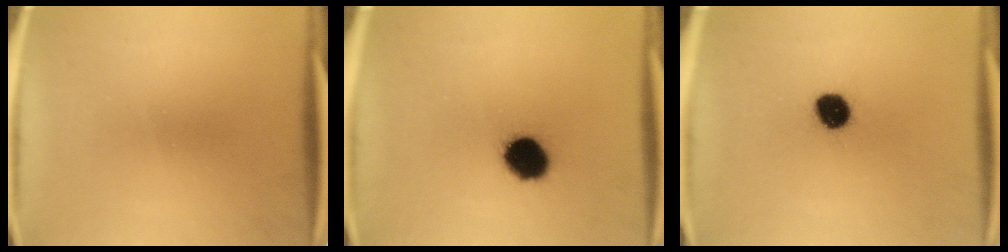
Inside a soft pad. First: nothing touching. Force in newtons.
{"total": 10.0}
{"total": 7.6}